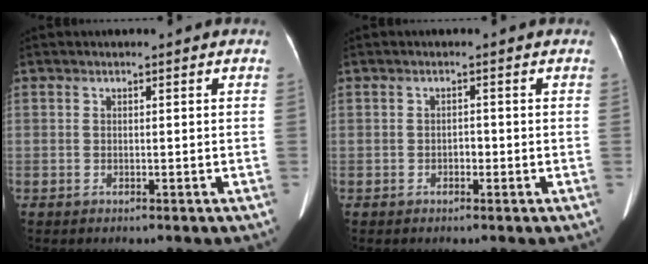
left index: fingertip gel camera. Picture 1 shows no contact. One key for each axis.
{"total": 1.0, "fx": -0.4, "fy": 0.6, "fz": 0.6, "tx": -0.007, "ty": 0.003, "tz": -0.010}